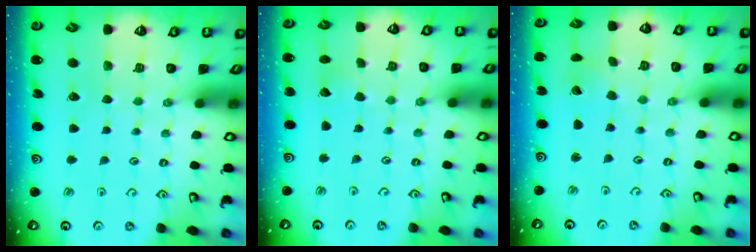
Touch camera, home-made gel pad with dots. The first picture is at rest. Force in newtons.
{"total": 2.8, "press": 2.8, "slide": 0.3}
{"total": 0.6, "press": 0.6, "slide": 0.0}